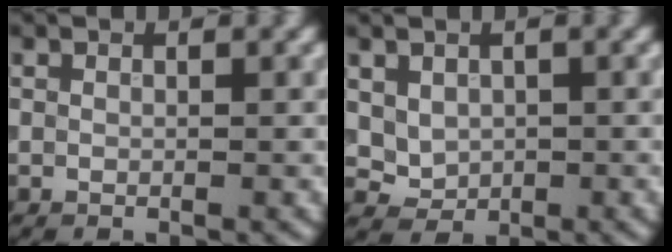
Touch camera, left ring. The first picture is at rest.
{"total": 2.4, "force": [0.5, 2.0, 1.2], "torque": [-0.023, -0.007, 0.014]}